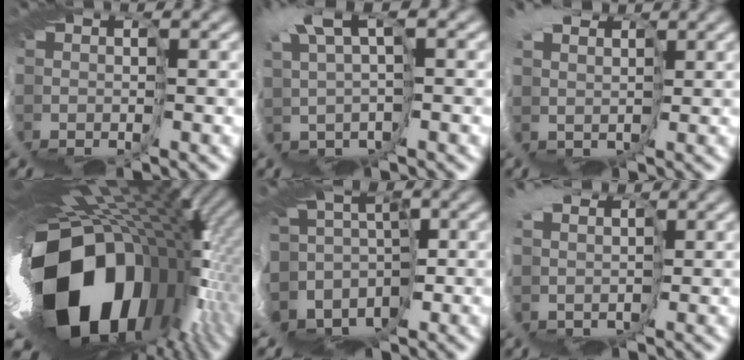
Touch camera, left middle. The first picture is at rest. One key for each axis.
{"total": 4.3, "fx": 2.1, "fy": 1.3, "fz": 3.6, "tx": -0.097, "ty": 0.000, "tz": 0.025}
{"total": 4.2, "fx": 2.4, "fy": 3.1, "fz": 1.6, "tx": -0.040, "ty": -0.008, "tz": 0.028}
{"total": 18.1, "fx": -3.8, "fy": 11.5, "fz": 13.3, "tx": -0.281, "ty": -0.076, "tz": -0.050}
{"total": 12.7, "fx": -4.2, "fy": 9.1, "fz": 7.8, "tx": -0.157, "ty": -0.014, "tz": -0.069}
{"total": 4.5, "fx": 1.5, "fy": 3.7, "fz": 2.1, "tx": -0.042, "ty": -0.017, "tz": 0.016}